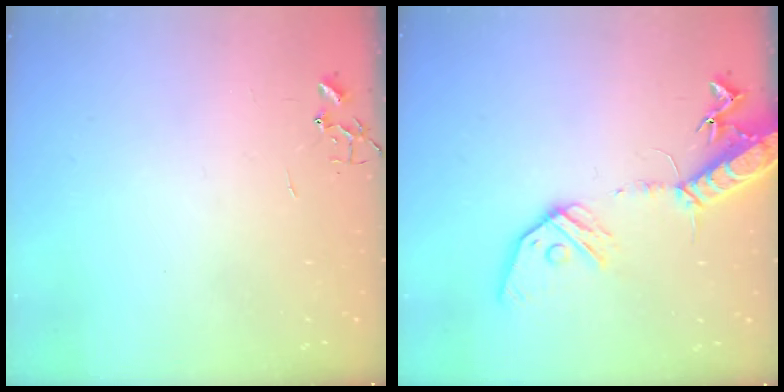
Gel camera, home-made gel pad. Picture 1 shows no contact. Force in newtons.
{"total": 16.0, "press": 15.7, "slide": 3.0}